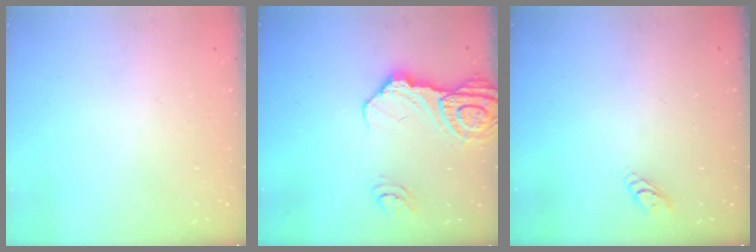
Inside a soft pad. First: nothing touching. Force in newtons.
{"total": 16.5, "press": 16.4, "slide": 1.7}
{"total": 3.3, "press": 3.3, "slide": 0.3}